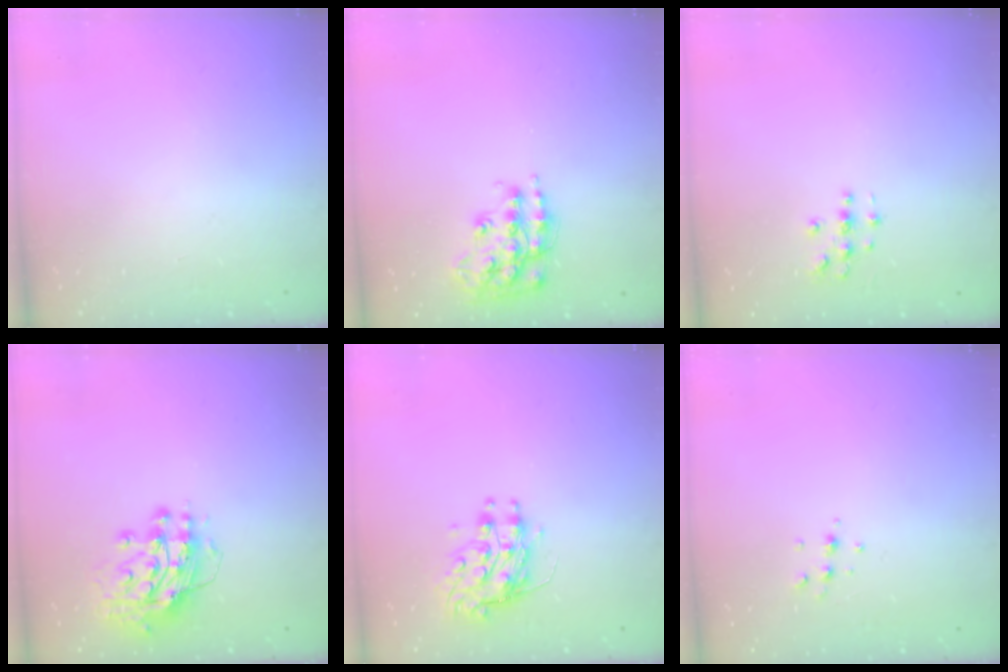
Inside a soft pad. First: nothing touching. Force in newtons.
{"total": 15.3, "press": 15.3, "slide": 1.0}
{"total": 2.8, "press": 2.8, "slide": 0.3}
{"total": 12.9, "press": 12.8, "slide": 1.2}
{"total": 9.2, "press": 9.2, "slide": 0.1}
{"total": 4.9, "press": 4.8, "slide": 1.1}